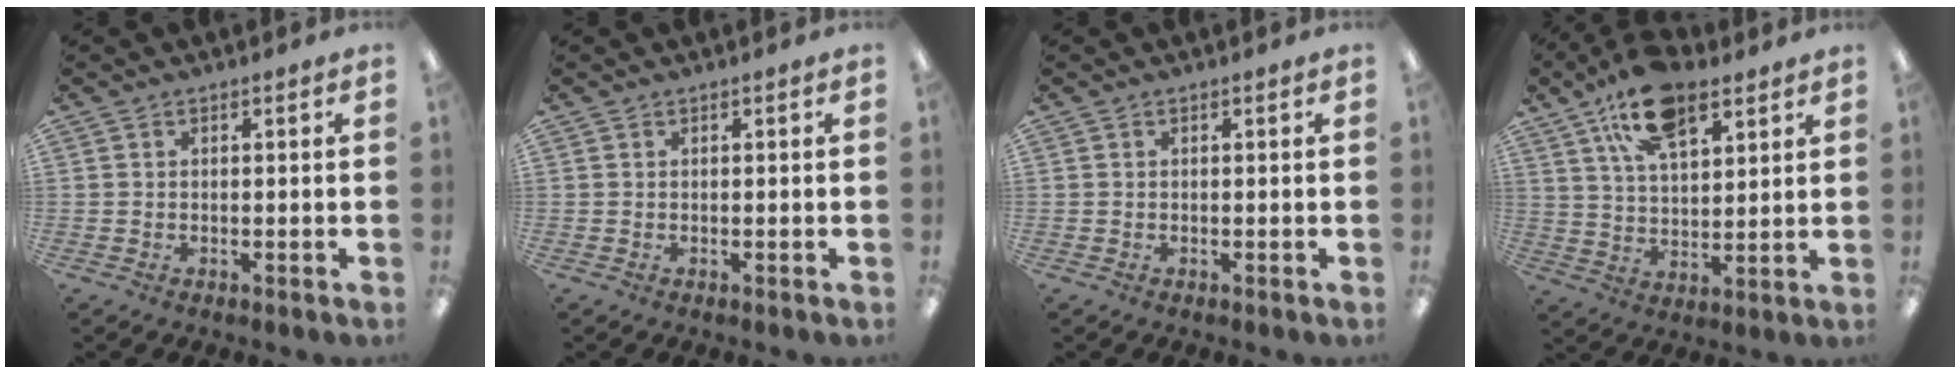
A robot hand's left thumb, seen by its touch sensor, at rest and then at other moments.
{"total": 0.0}
{"total": 0.0}
{"total": 15.4, "force": [9.5, 7.6, 9.4], "torque": [-0.159, -0.029, 0.170]}